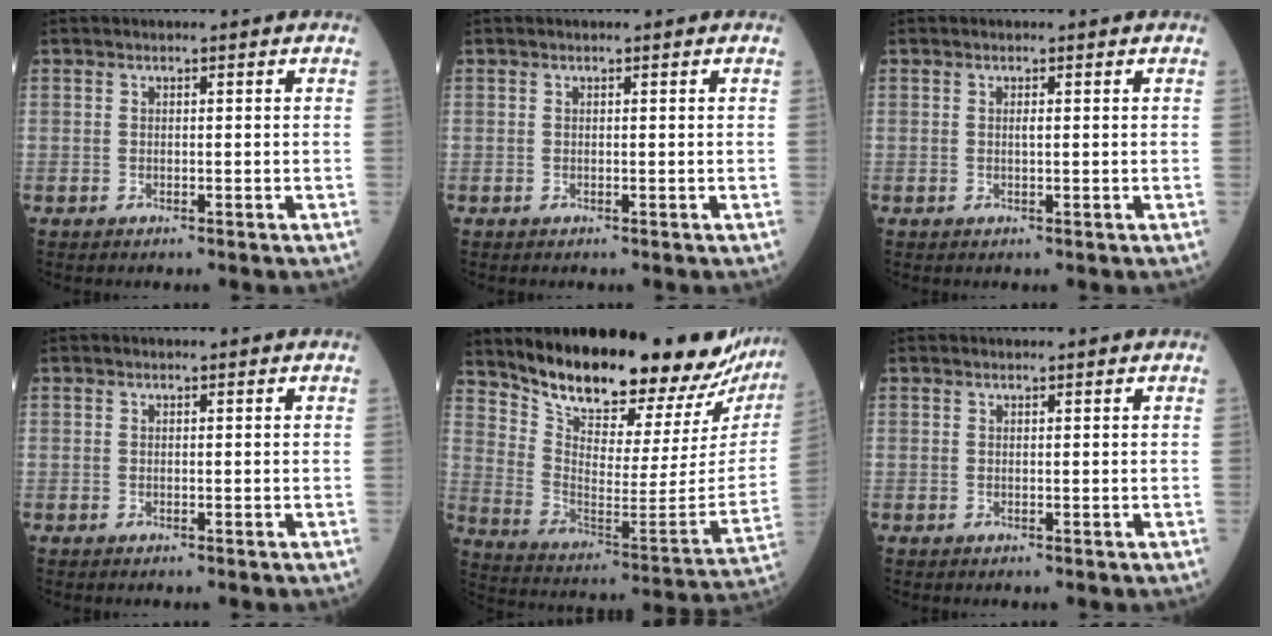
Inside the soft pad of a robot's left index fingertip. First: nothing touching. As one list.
[{"total": 0.0}, {"total": 0.5, "force": [0.2, 0.0, 0.5], "torque": [-0.013, -0.001, 0.003]}, {"total": 0.0}, {"total": 26.6, "force": [23.9, 5.1, 10.4], "torque": [-0.175, -0.092, 0.330]}, {"total": 1.3, "force": [1.2, 0.0, 0.2], "torque": [-0.008, 0.007, 0.020]}]